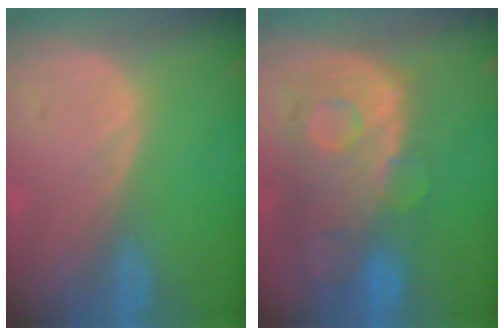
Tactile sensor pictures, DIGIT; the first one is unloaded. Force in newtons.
{"total": 11.5, "press": 9.8, "slide": 6.0}